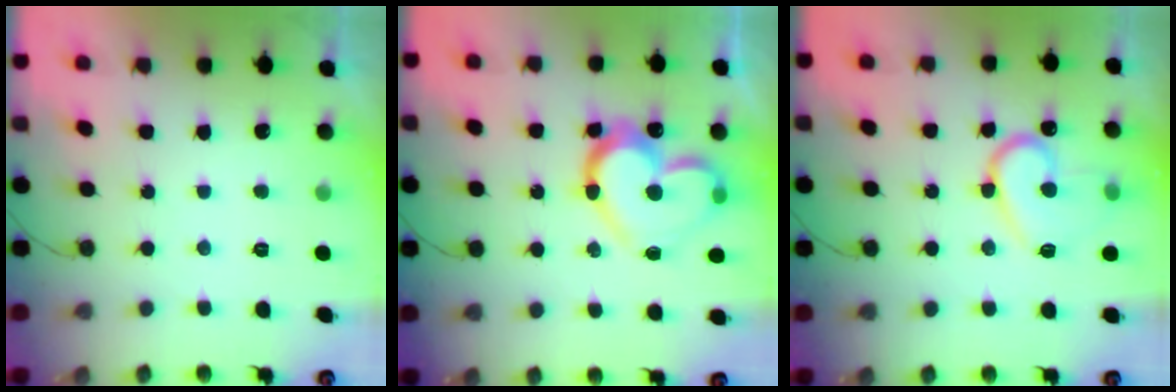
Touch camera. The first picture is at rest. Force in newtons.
{"total": 18.4, "press": 18.3, "slide": 2.1}
{"total": 14.5, "press": 14.4, "slide": 1.6}